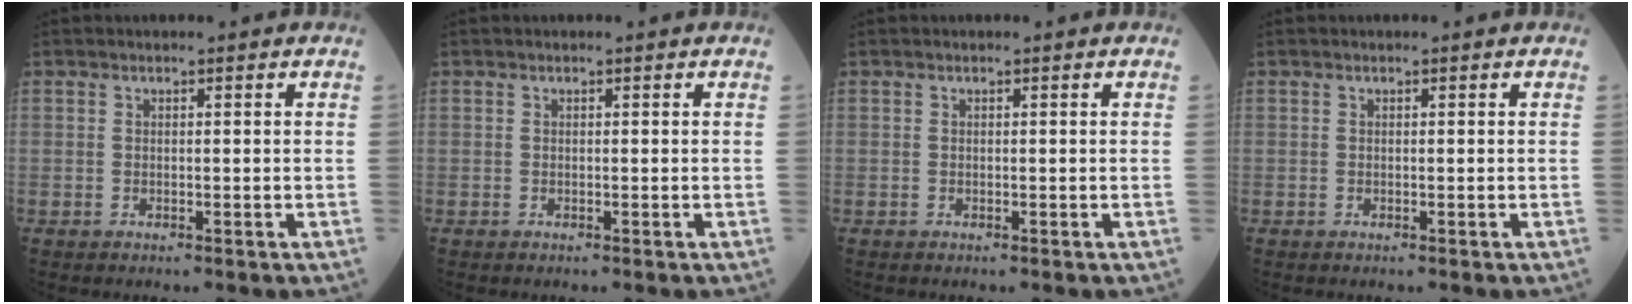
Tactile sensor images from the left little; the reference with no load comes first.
{"total": 0.0}
{"total": 0.0}
{"total": 0.0}